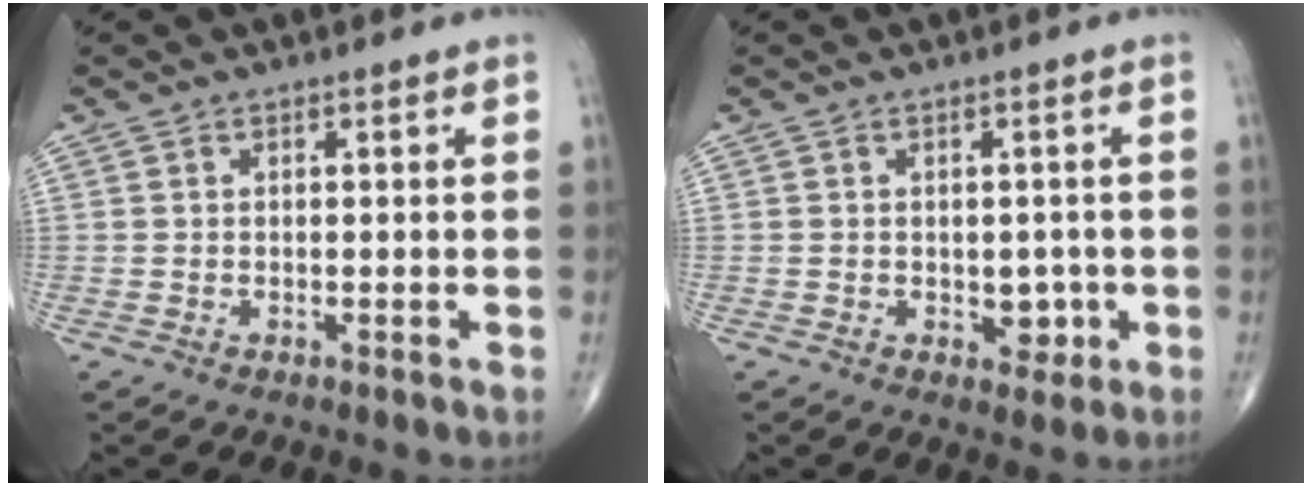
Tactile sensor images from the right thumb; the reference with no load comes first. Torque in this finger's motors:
{"motor_torque": [2.61, 2.40, 0.17, -0.33, -0.01]}